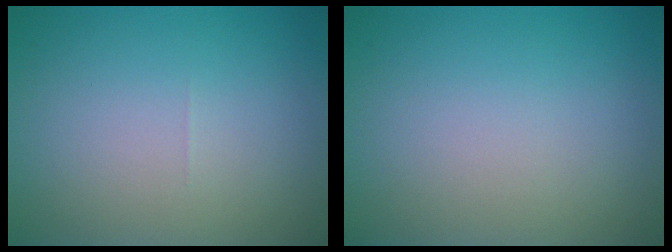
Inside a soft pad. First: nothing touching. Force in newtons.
{"total": 0.0}